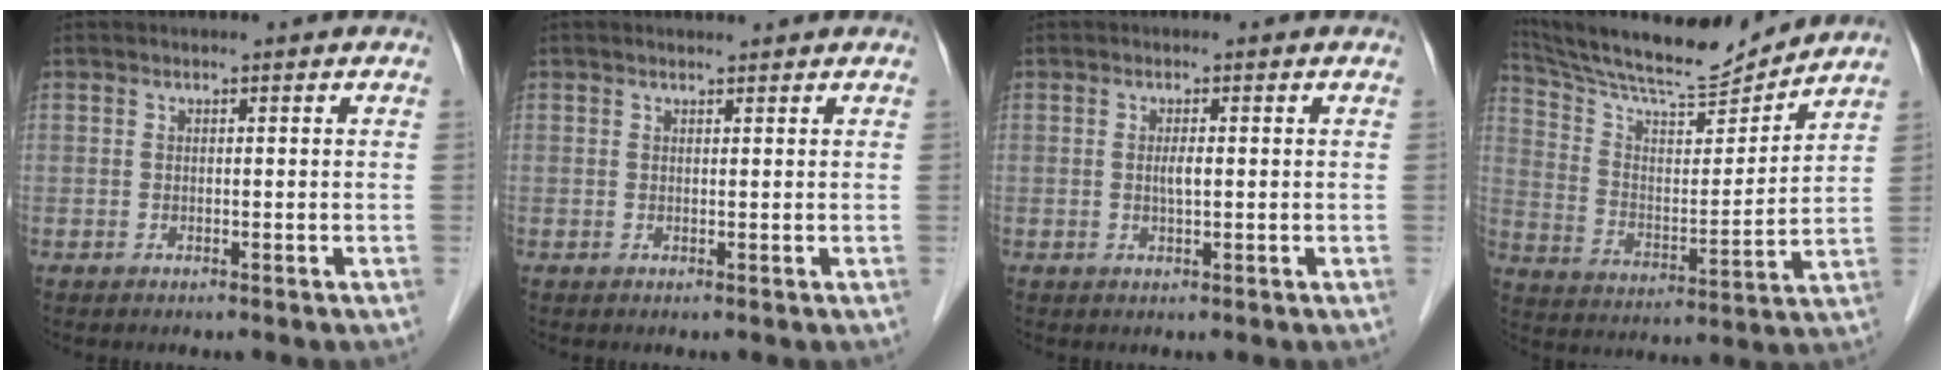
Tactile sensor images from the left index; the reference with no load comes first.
{"total": 1.1, "force": [1.0, 0.1, 0.4], "torque": [-0.010, 0.005, 0.017]}
{"total": 1.5, "force": [-0.1, 0.1, 1.5], "torque": [-0.028, -0.004, -0.003]}
{"total": 16.3, "force": [15.5, 1.0, 5.1], "torque": [-0.101, -0.010, 0.256]}